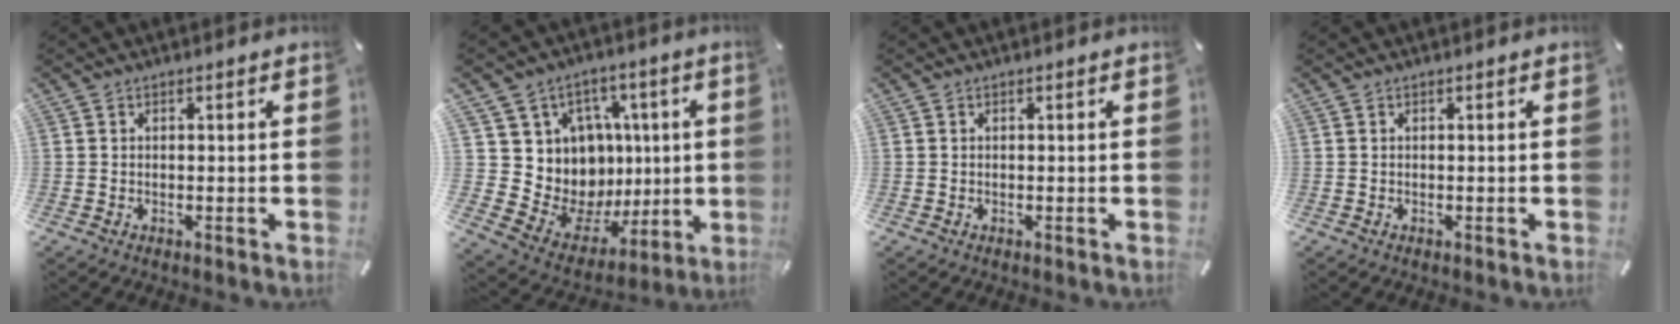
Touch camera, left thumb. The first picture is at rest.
{"total": 11.8, "force": [1.4, 11.6, 1.4], "torque": [-0.013, -0.041, 0.058]}
{"total": 0.0}
{"total": 0.0}